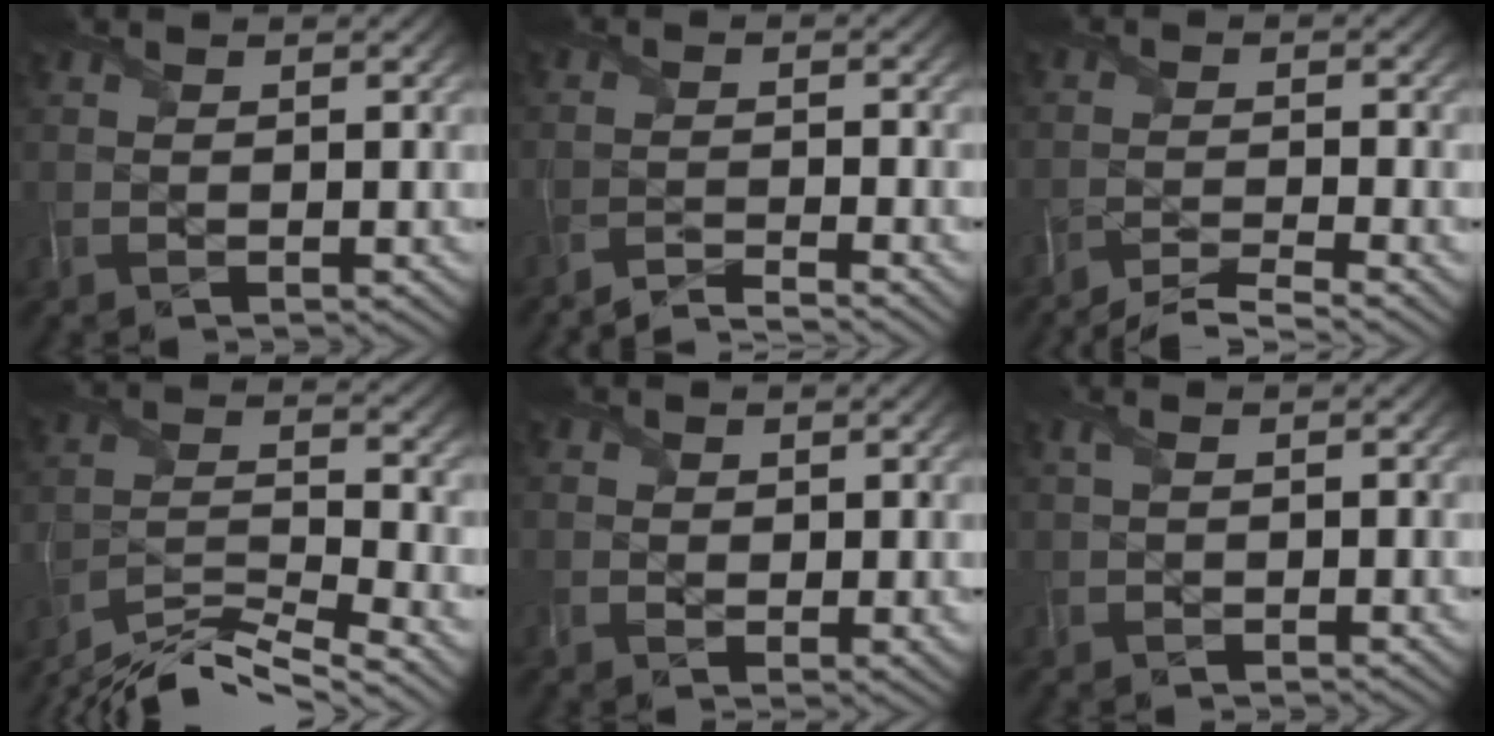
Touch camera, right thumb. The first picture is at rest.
{"total": 3.6, "force": [-3.5, -0.1, 0.6], "torque": [0.010, -0.001, -0.075]}
{"total": 5.2, "force": [-4.7, 0.2, 2.1], "torque": [-0.029, -0.006, -0.093]}
{"total": 9.9, "force": [-9.1, 1.2, 3.9], "torque": [-0.069, -0.002, -0.171]}
{"total": 1.7, "force": [0.8, 1.3, 0.7], "torque": [-0.009, -0.004, 0.016]}
{"total": 1.1, "force": [0.3, 0.4, 1.0], "torque": [-0.021, 0.004, 0.008]}